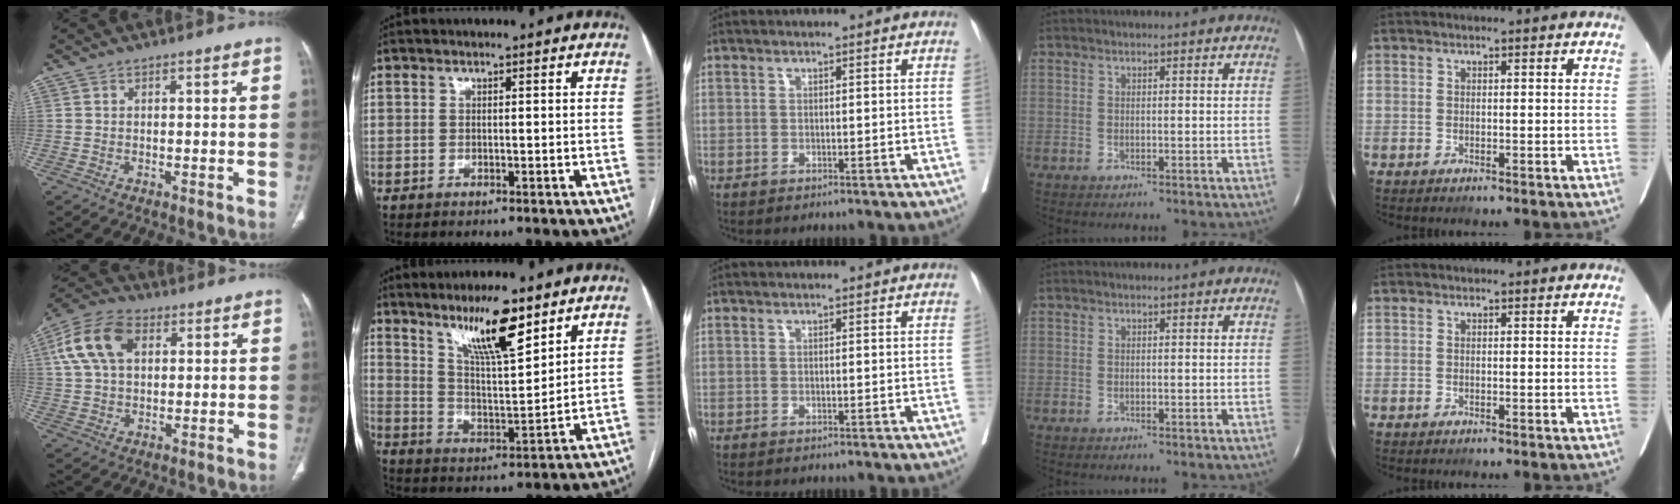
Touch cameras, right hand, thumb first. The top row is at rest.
{"thumb": {"total": 12.3, "force": [3.8, 7.8, 8.7], "torque": [-0.165, 0.016, 0.067]}, "index": {"total": 11.2, "force": [7.8, 1.4, 7.9], "torque": [-0.142, -0.006, 0.143]}, "middle": {"total": 1.5, "force": [-1.3, 0.3, 0.6], "torque": [-0.009, -0.001, -0.017]}}